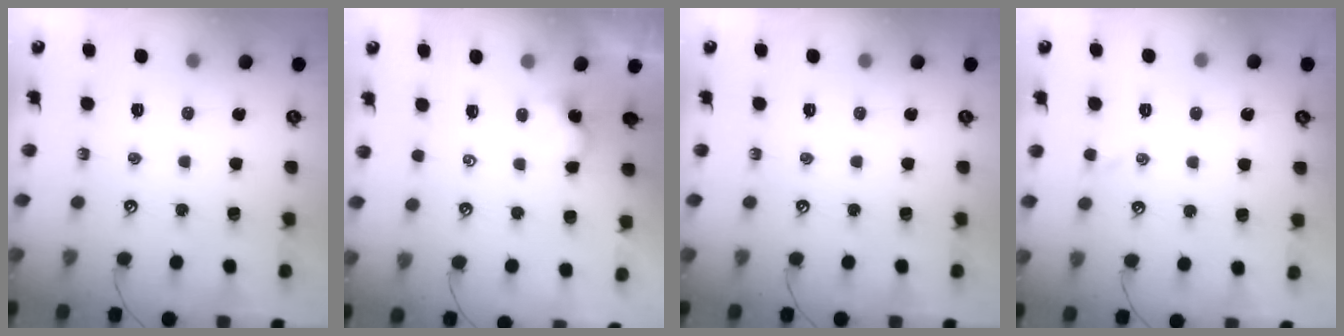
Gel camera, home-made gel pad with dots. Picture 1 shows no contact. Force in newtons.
{"total": 2.8, "press": 2.8, "slide": 0.0}
{"total": 0.0}
{"total": 1.3, "press": 1.2, "slide": 0.4}